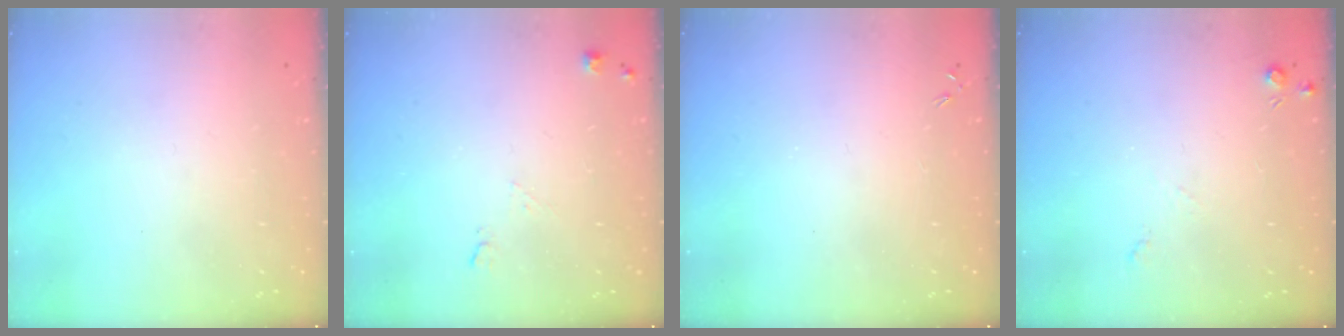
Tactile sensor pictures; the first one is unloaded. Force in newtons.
{"total": 4.5, "press": 4.4, "slide": 0.8}
{"total": 0.0}
{"total": 3.9, "press": 3.9, "slide": 0.6}